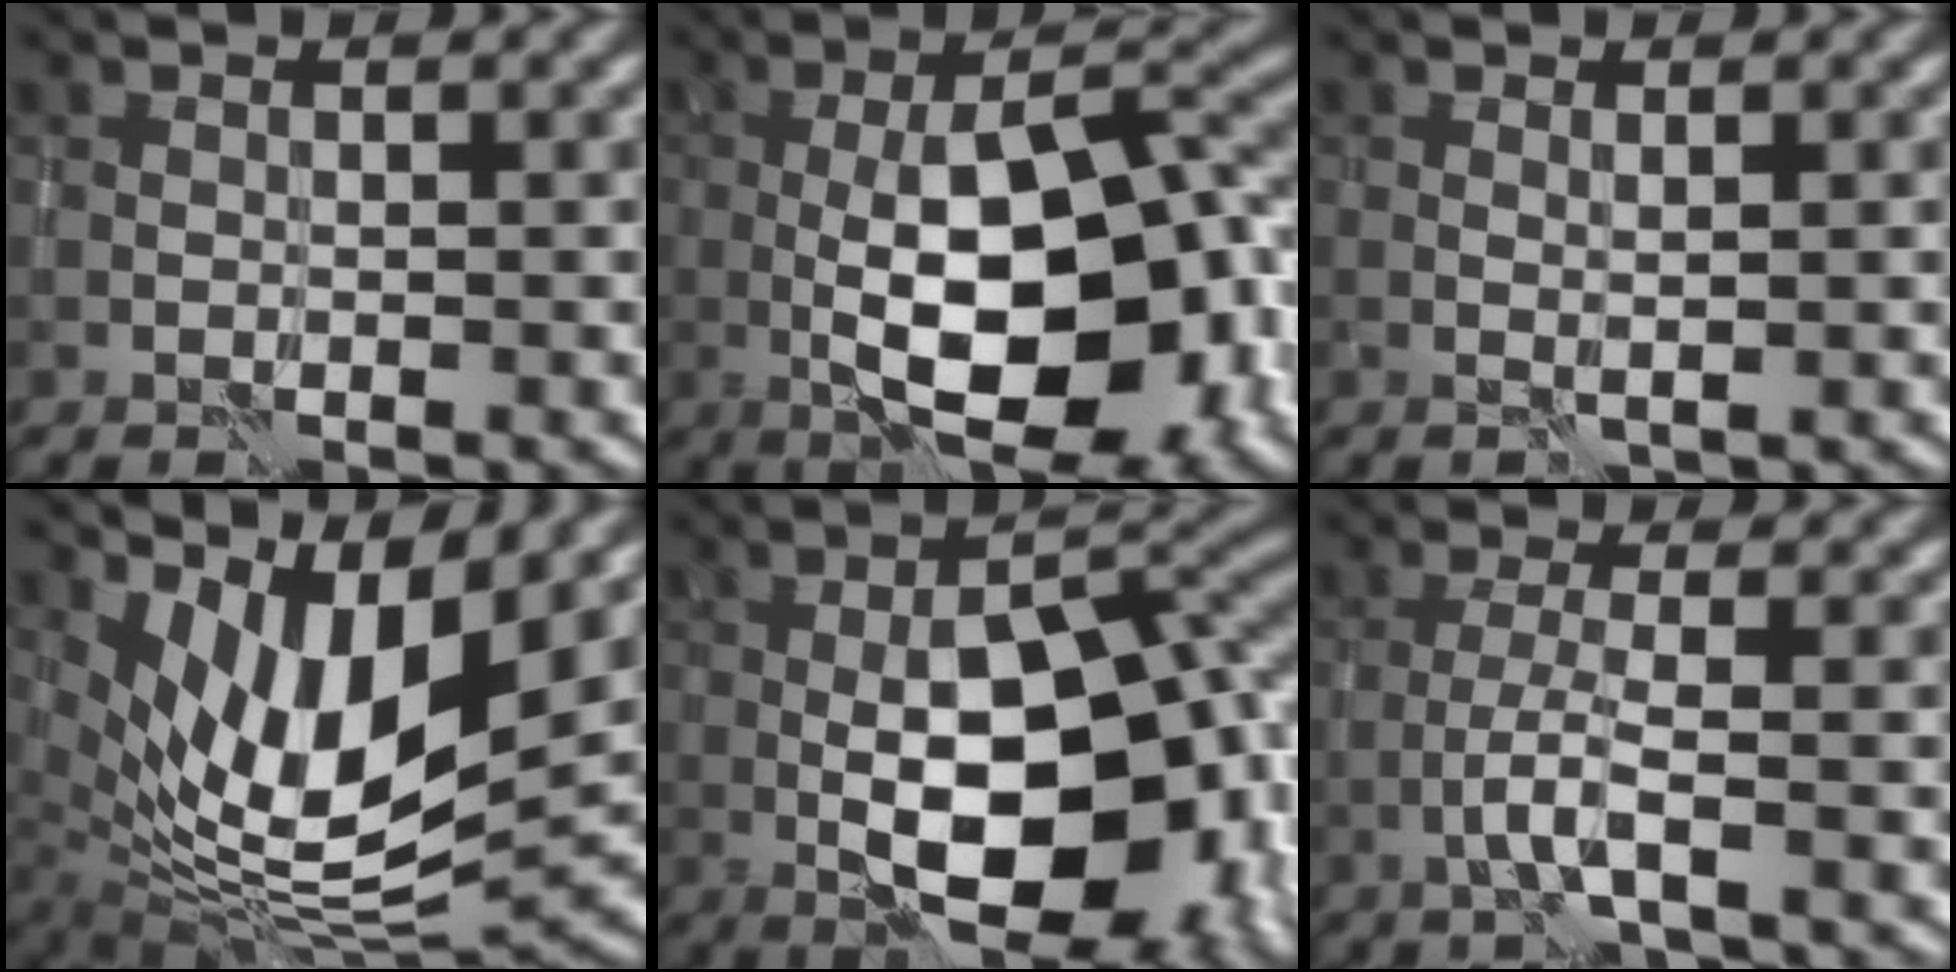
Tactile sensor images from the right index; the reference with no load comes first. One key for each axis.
{"total": 12.5, "fx": -3.1, "fy": 4.6, "fz": 11.2, "tx": -0.171, "ty": 0.008, "tz": -0.054}
{"total": 0.7, "fx": 0.3, "fy": -0.3, "fz": 0.6, "tx": -0.012, "ty": 0.001, "tz": 0.004}
{"total": 10.1, "fx": 3.9, "fy": 3.6, "fz": 8.6, "tx": -0.163, "ty": -0.011, "tz": 0.081}
{"total": 13.4, "fx": -3.5, "fy": 6.1, "fz": 11.4, "tx": -0.158, "ty": 0.009, "tz": -0.068}
{"total": 2.4, "fx": -1.2, "fy": -0.3, "fz": 2.0, "tx": -0.045, "ty": 0.010, "tz": -0.031}